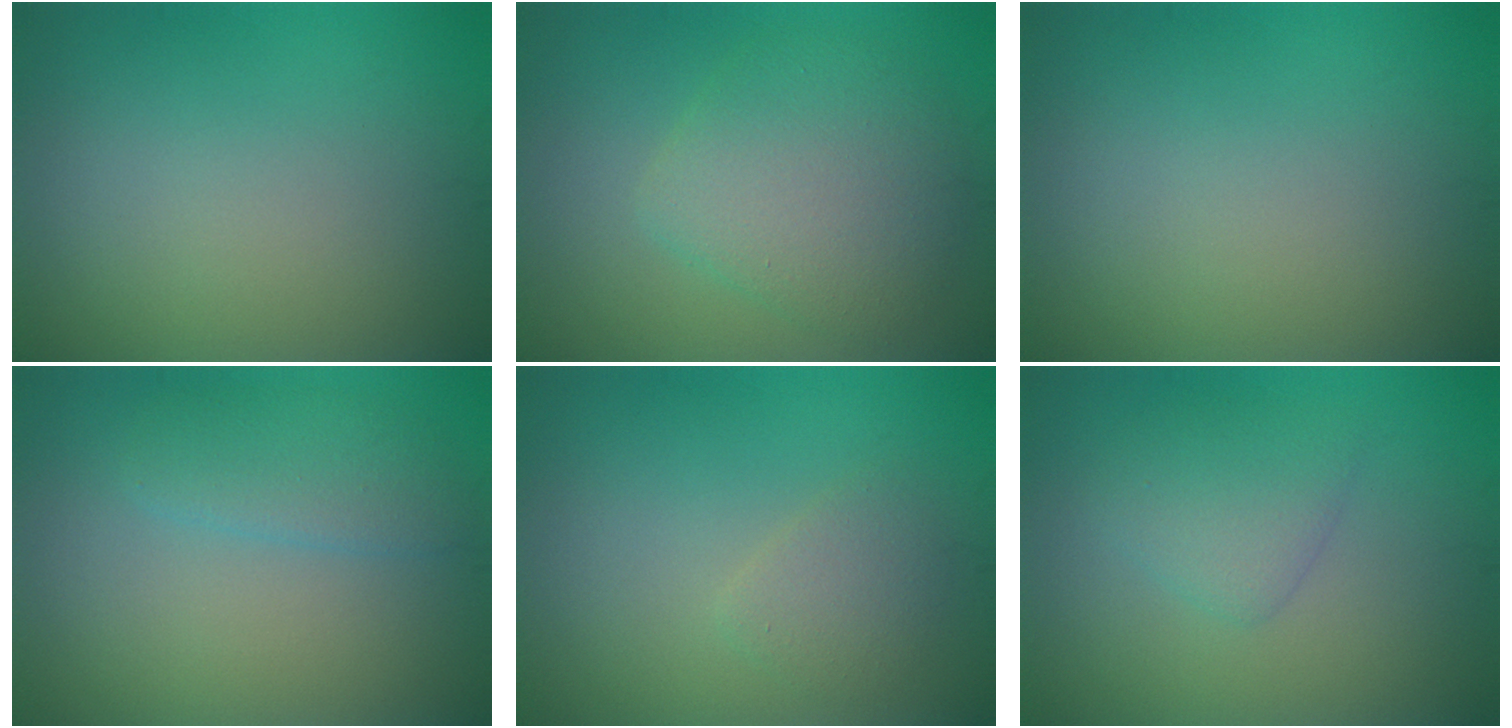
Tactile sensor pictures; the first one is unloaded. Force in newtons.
{"total": 5.4, "press": 5.4, "slide": 0.3}
{"total": 0.0}
{"total": 2.7, "press": 2.7, "slide": 0.2}
{"total": 1.8, "press": 1.8, "slide": 0.2}
{"total": 2.5, "press": 2.5, "slide": 0.1}